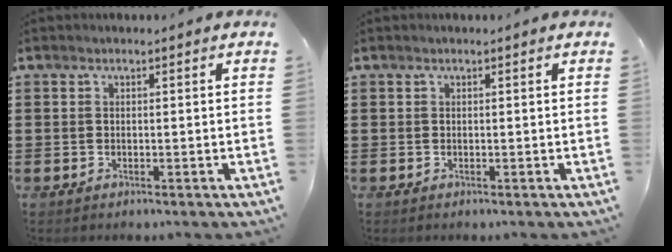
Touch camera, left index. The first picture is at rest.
{"total": 0.0}